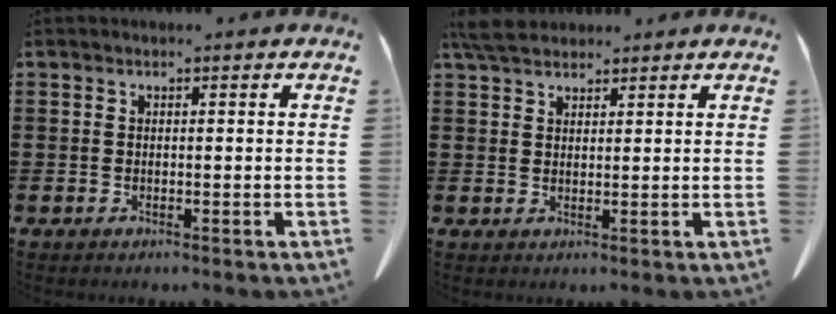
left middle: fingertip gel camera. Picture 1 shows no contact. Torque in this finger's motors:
{"motor_torque": [0.57, 0.27, 0.11, 0.03]}